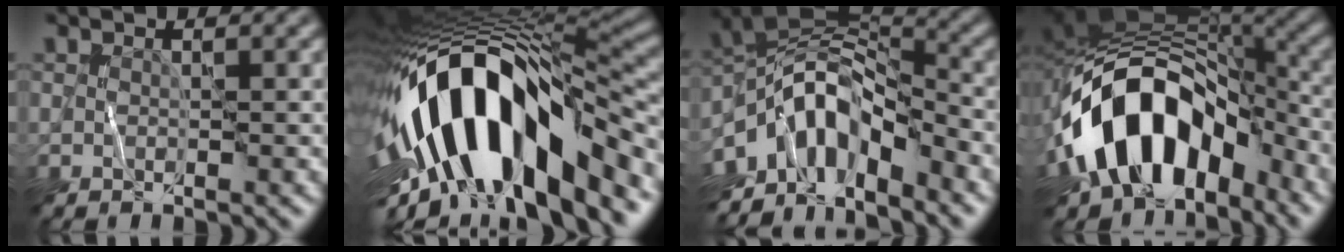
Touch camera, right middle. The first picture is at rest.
{"total": 16.3, "force": [-4.1, 7.0, 14.2], "torque": [-0.238, 0.019, -0.072]}
{"total": 10.1, "force": [-5.0, 5.0, 7.3], "torque": [-0.114, 0.008, -0.104]}
{"total": 13.4, "force": [-5.6, 8.6, 8.5], "torque": [-0.132, 0.004, -0.098]}